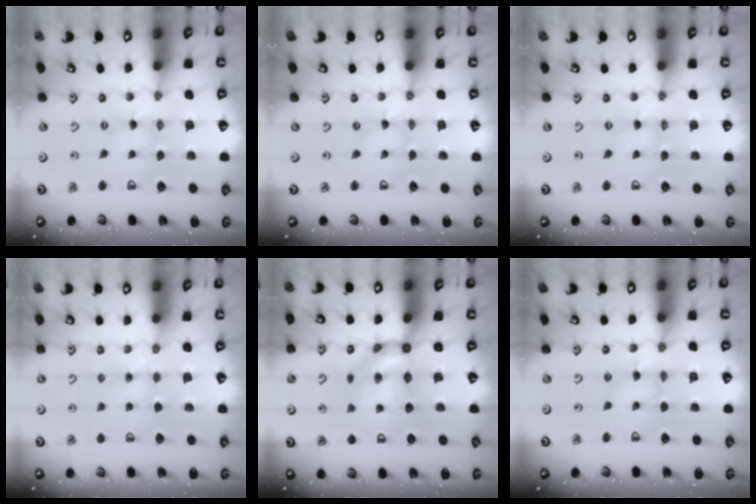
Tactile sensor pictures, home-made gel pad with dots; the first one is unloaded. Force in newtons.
{"total": 0.0}
{"total": 0.0}
{"total": 3.4, "press": 3.3, "slide": 0.5}
{"total": 7.0, "press": 7.0, "slide": 0.7}
{"total": 3.1, "press": 3.1, "slide": 0.2}